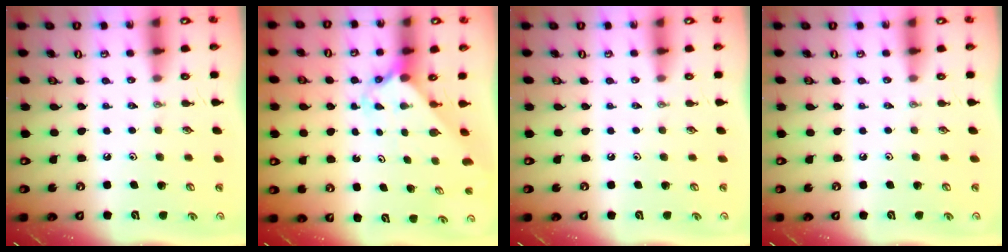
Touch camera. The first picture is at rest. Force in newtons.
{"total": 2.3, "press": 2.3, "slide": 0.2}
{"total": 0.0}
{"total": 0.0}